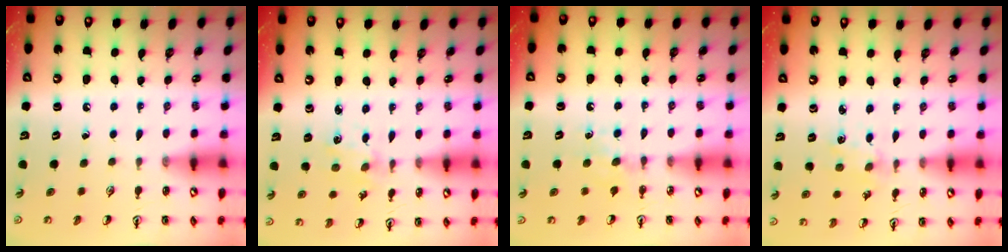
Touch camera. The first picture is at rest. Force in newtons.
{"total": 1.0, "press": 1.0, "slide": 0.2}
{"total": 4.2, "press": 4.1, "slide": 0.6}
{"total": 1.7, "press": 1.6, "slide": 0.4}